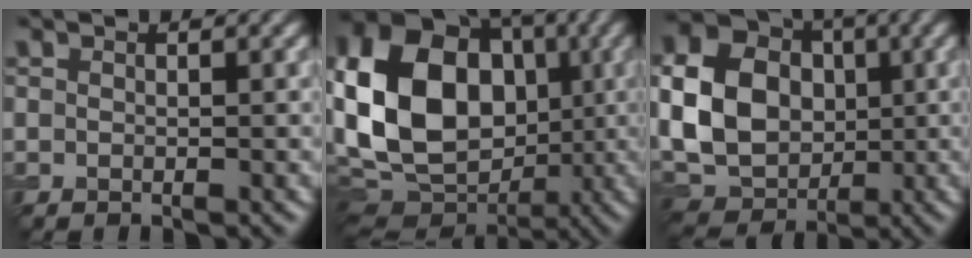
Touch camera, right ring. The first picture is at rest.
{"total": 15.1, "force": [-0.2, 11.6, 9.7], "torque": [-0.208, 0.003, -0.015]}
{"total": 10.4, "force": [0.4, 8.0, 6.6], "torque": [-0.147, 0.005, 0.000]}